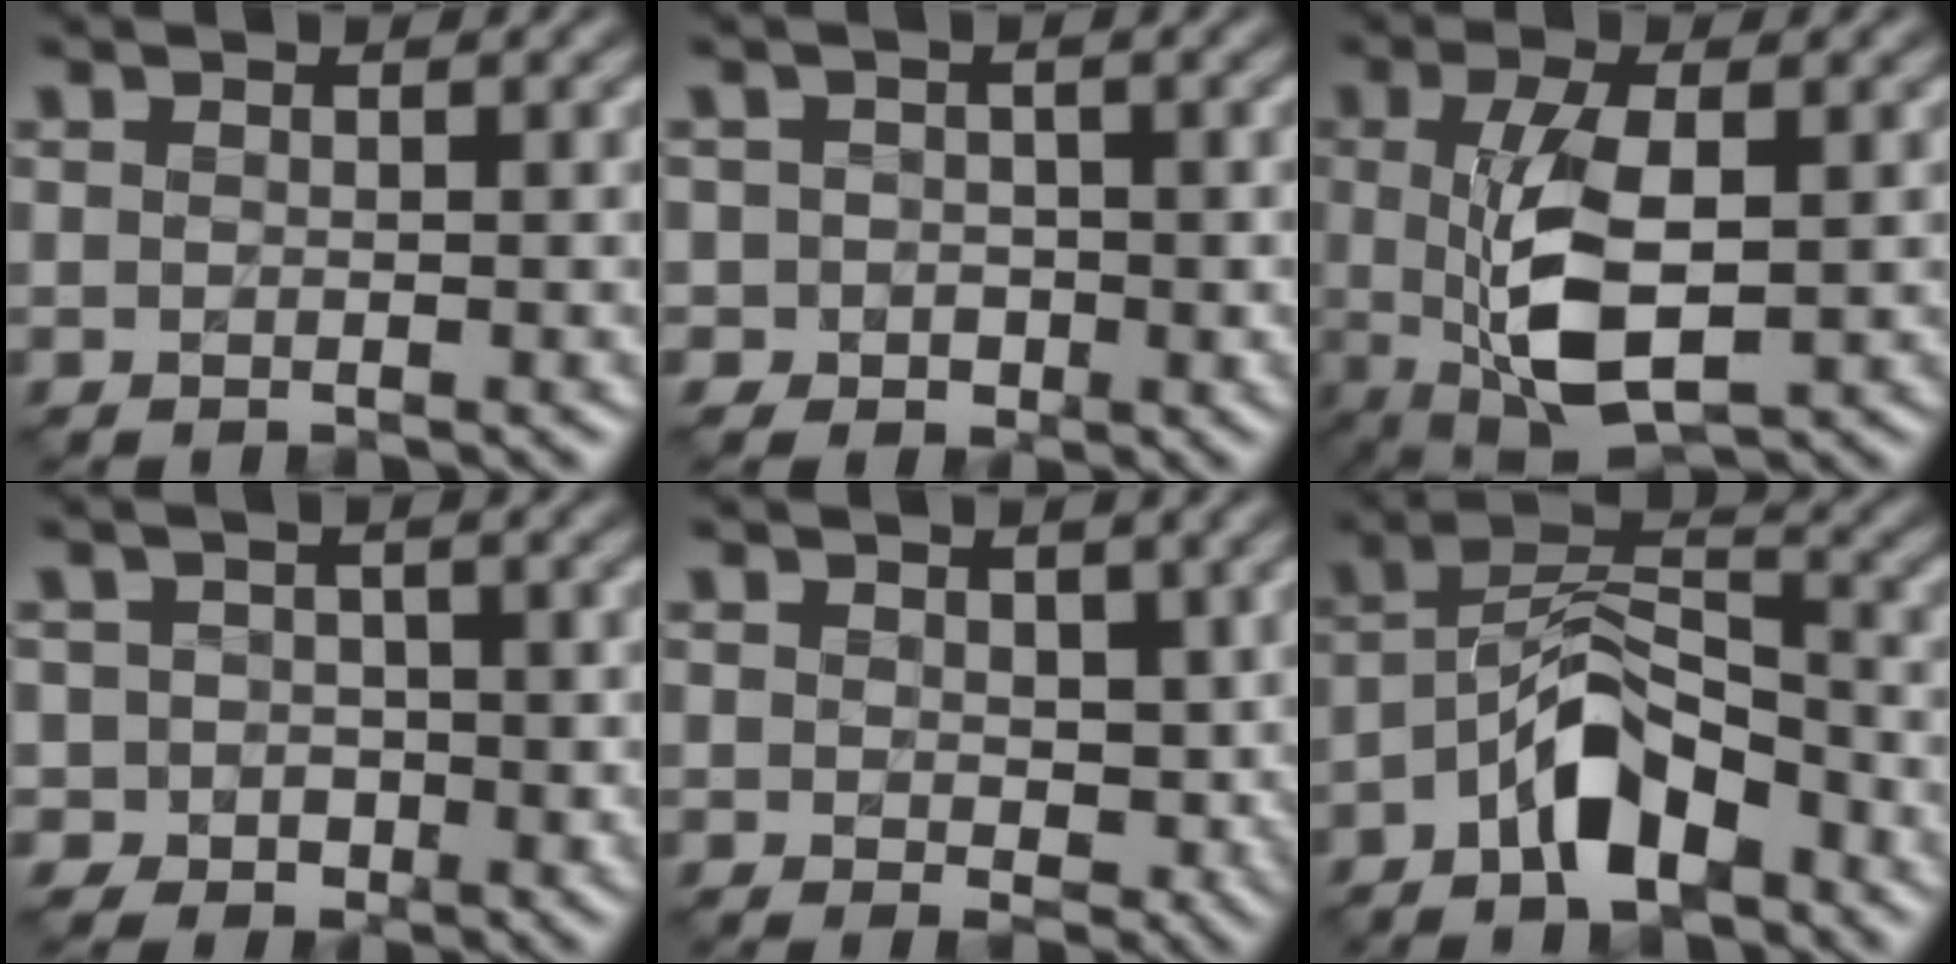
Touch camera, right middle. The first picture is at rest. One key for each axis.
{"total": 2.2, "fx": -0.5, "fy": 2.1, "fz": 0.7, "tx": -0.001, "ty": 0.000, "tz": -0.013}
{"total": 6.8, "fx": -0.6, "fy": 2.2, "fz": 6.4, "tx": -0.141, "ty": -0.005, "tz": -0.006}
{"total": 2.9, "fx": -0.6, "fy": 2.7, "fz": 0.9, "tx": 0.002, "ty": 0.002, "tz": -0.023}
{"total": 2.3, "fx": 0.2, "fy": 1.8, "fz": 1.3, "tx": -0.027, "ty": -0.003, "tz": -0.001}
{"total": 6.4, "fx": -3.6, "fy": 2.8, "fz": 4.5, "tx": -0.071, "ty": 0.013, "tz": -0.076}